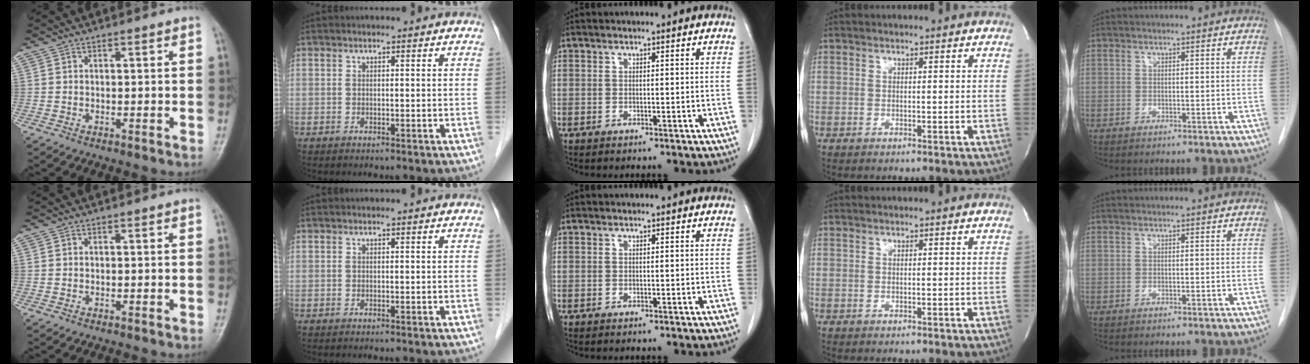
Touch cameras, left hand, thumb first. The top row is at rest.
{}